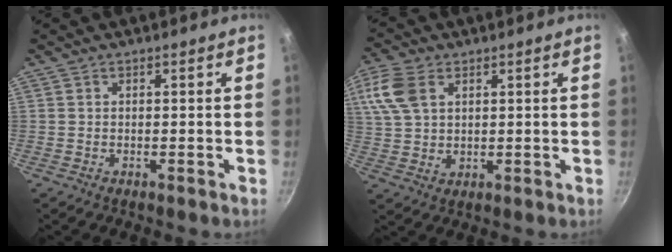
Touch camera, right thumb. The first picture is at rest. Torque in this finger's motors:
{"motor_torque": [-0.27, 0.33, -0.03, 0.08, 0.08]}